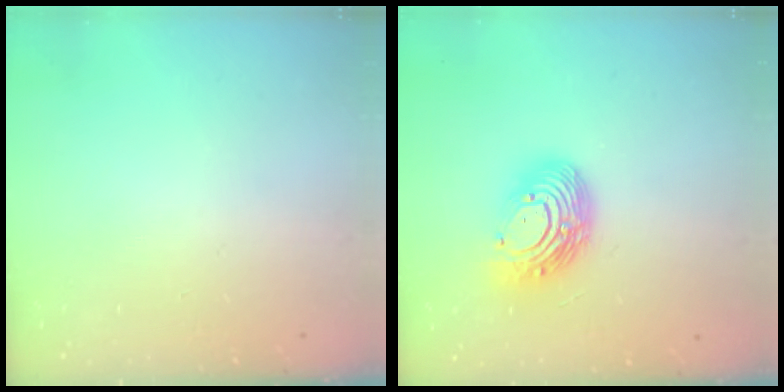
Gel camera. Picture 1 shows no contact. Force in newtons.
{"total": 14.5, "press": 14.4, "slide": 1.3}